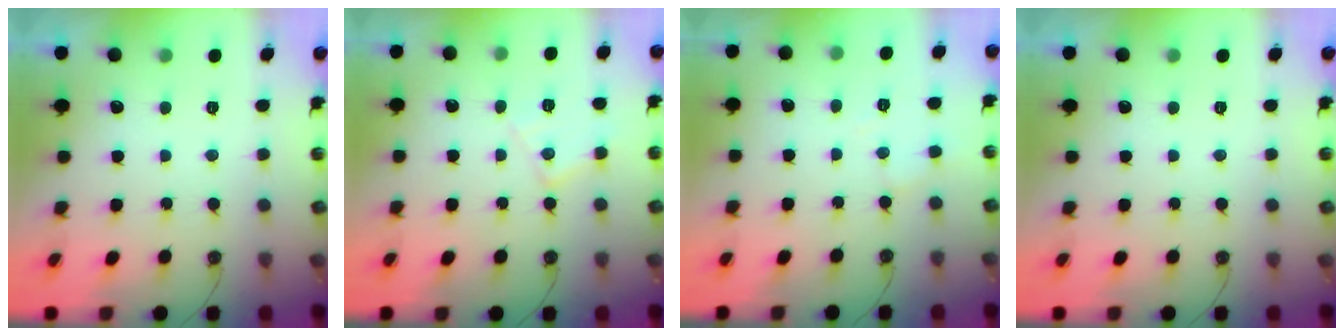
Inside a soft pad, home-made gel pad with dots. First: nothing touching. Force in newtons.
{"total": 8.7, "press": 8.7, "slide": 0.6}
{"total": 5.8, "press": 5.8, "slide": 0.7}
{"total": 0.0}